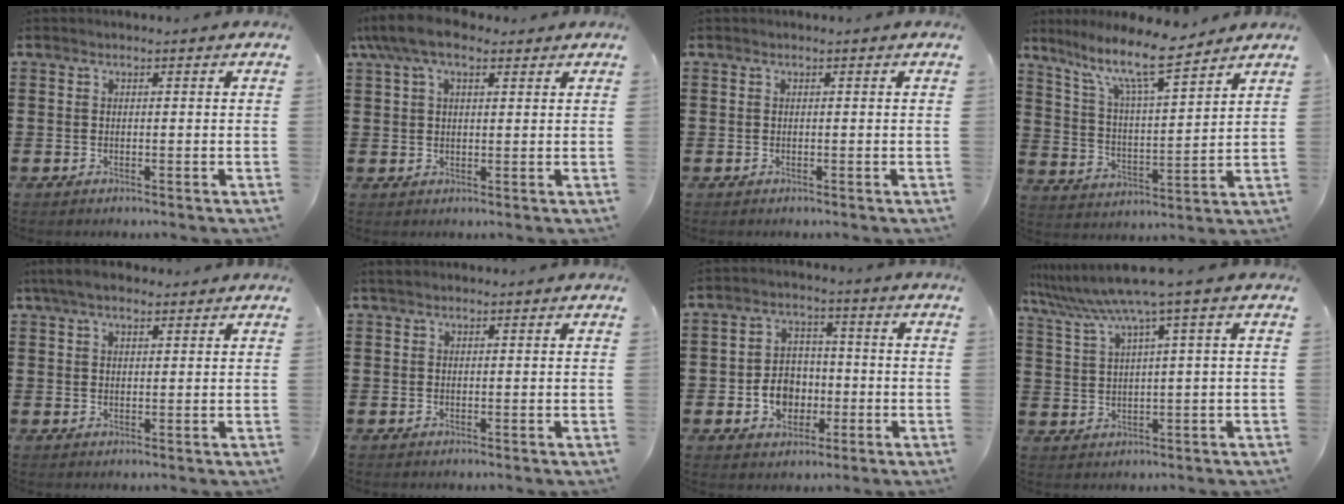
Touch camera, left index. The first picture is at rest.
{"total": 6.7, "force": [4.3, 2.7, 4.4], "torque": [-0.096, 0.006, 0.079]}
{"total": 0.0}
{"total": 10.9, "force": [8.4, 1.7, 6.8], "torque": [-0.148, -0.035, 0.144]}
{"total": 3.9, "force": [2.7, 1.5, 2.3], "torque": [-0.052, 0.006, 0.051]}
{"total": 0.7, "force": [0.4, 0.3, 0.5], "torque": [-0.009, 0.003, 0.007]}
{"total": 6.2, "force": [-1.7, 5.0, 3.2], "torque": [-0.067, 0.007, -0.034]}
{"total": 6.1, "force": [3.5, -0.6, 4.9], "torque": [-0.114, -0.026, 0.055]}